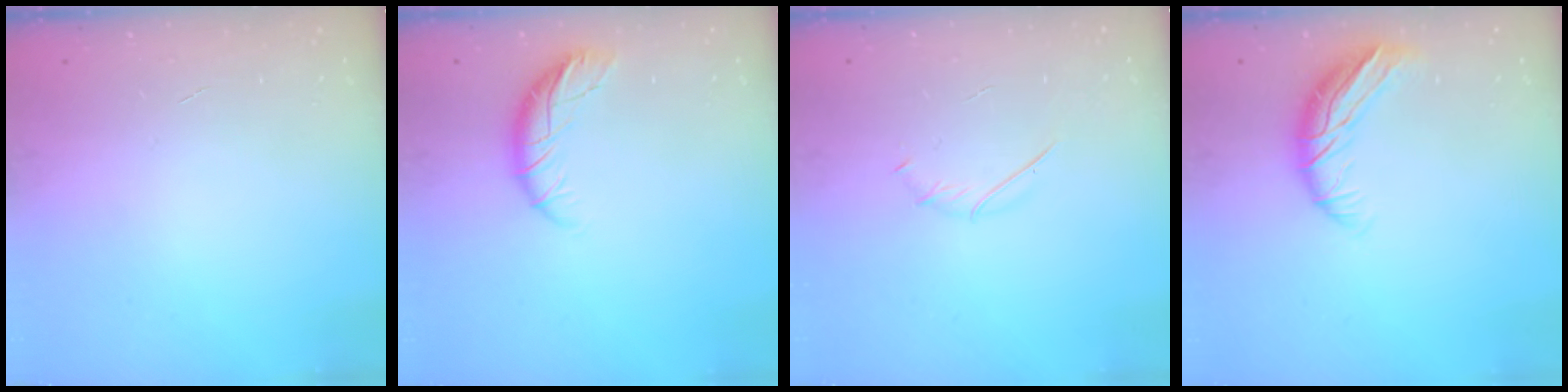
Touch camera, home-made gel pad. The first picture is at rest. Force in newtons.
{"total": 9.3, "press": 9.2, "slide": 1.7}
{"total": 1.9, "press": 1.8, "slide": 0.6}
{"total": 10.4, "press": 10.2, "slide": 1.7}